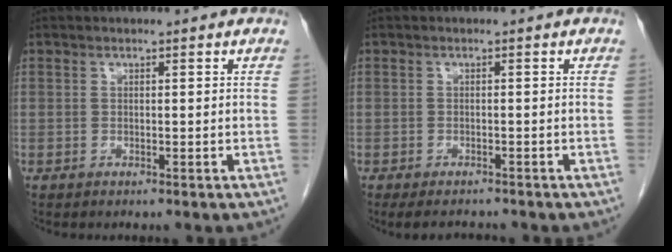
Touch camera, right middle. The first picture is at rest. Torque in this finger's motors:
{"motor_torque": [0.29, -0.19, 0.00, 0.02]}